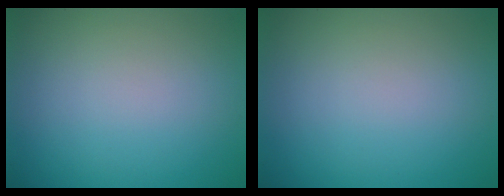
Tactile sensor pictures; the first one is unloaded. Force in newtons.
{"total": 0.0}